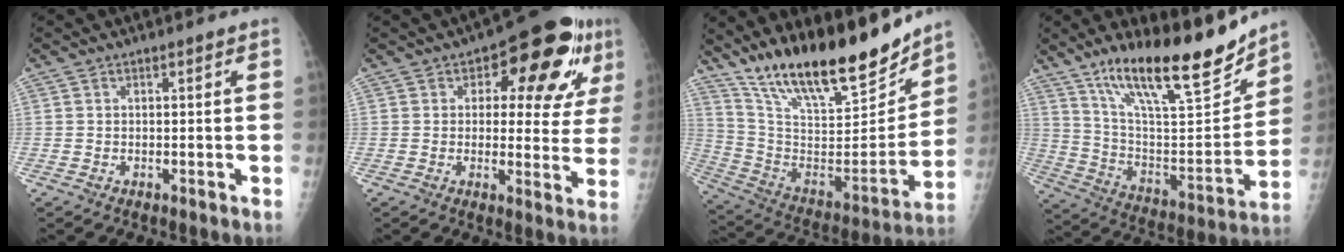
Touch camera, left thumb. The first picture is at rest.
{"total": 16.0, "force": [5.9, 8.0, 12.5], "torque": [-0.116, 0.002, 0.073]}
{"total": 25.5, "force": [20.0, 6.9, 14.3], "torque": [-0.202, -0.095, 0.342]}
{"total": 23.9, "force": [17.2, 6.1, 15.4], "torque": [-0.223, -0.079, 0.295]}